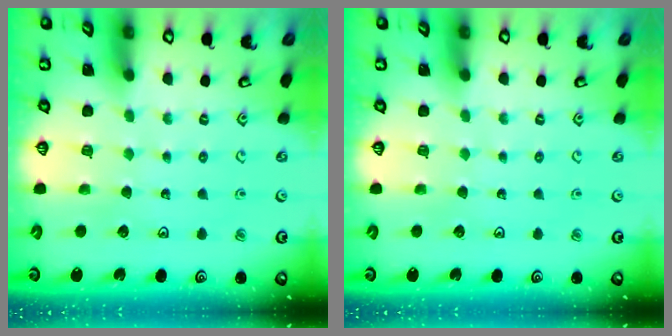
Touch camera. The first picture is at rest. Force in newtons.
{"total": 0.0}